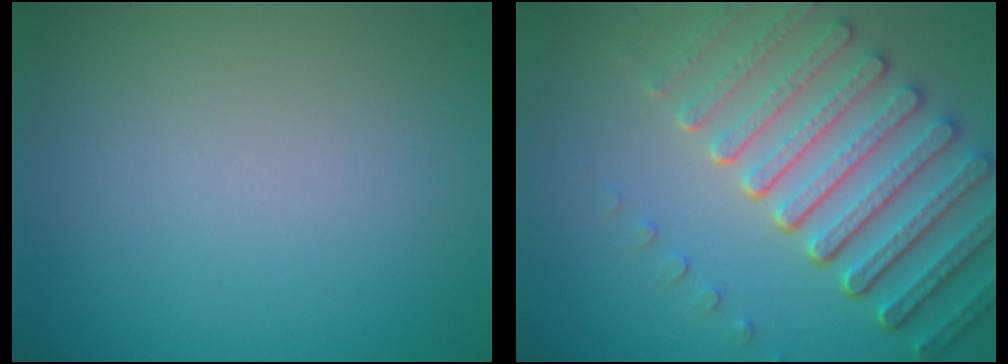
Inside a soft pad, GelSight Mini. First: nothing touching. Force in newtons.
{"total": 7.5, "press": 5.7, "slide": 4.9}